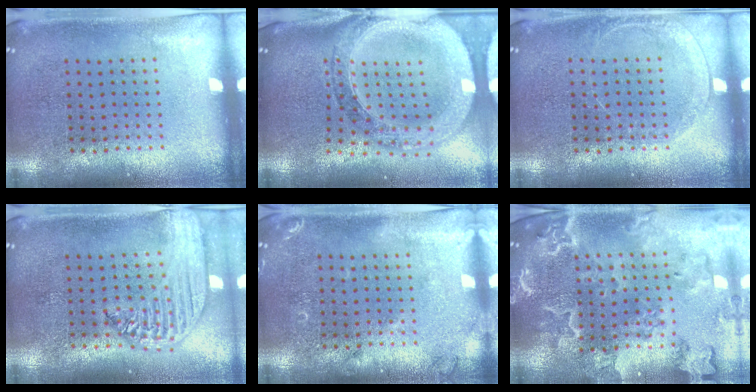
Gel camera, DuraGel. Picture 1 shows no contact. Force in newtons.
{"total": 2.9, "press": 2.4, "slide": 1.5}
{"total": 1.3, "press": 1.3, "slide": 0.2}
{"total": 2.6, "press": 2.1, "slide": 1.4}
{"total": 1.5, "press": 1.5, "slide": 0.3}
{"total": 3.6, "press": 3.1, "slide": 1.7}